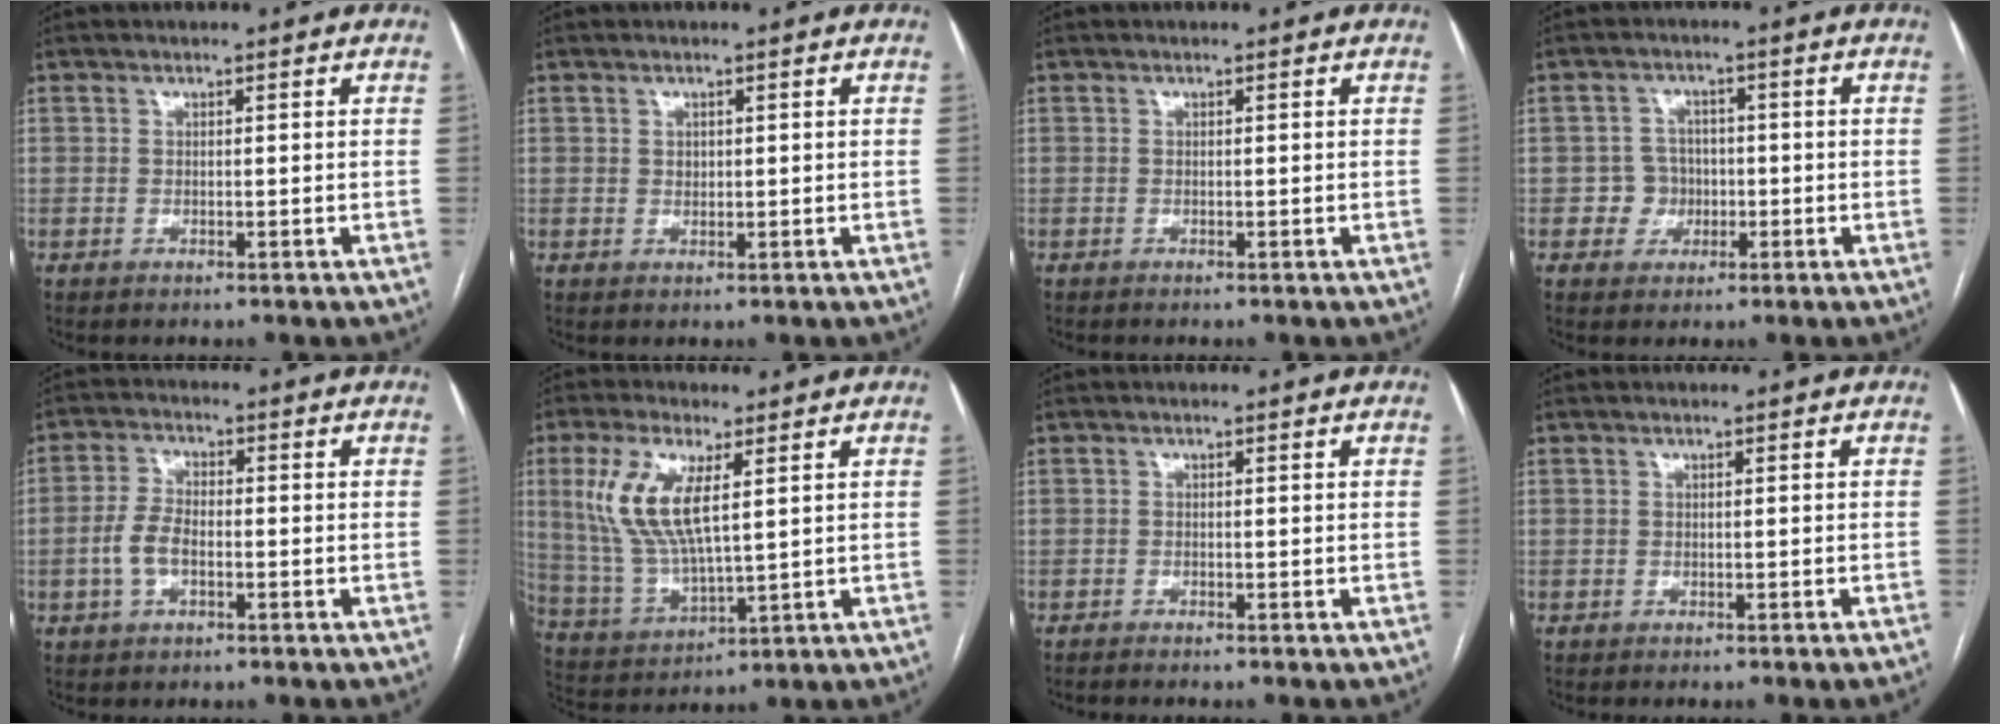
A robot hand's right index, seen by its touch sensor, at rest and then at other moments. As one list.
[{"total": 0.9, "force": [0.3, 0.7, 0.5], "torque": [-0.009, -0.001, 0.008]}, {"total": 0.0}, {"total": 3.7, "force": [-0.8, 3.6, 0.4], "torque": [0.006, 0.014, -0.011]}, {"total": 5.0, "force": [-1.3, 2.5, 4.1], "torque": [-0.093, 0.010, -0.027]}, {"total": 11.4, "force": [3.5, 3.4, 10.3], "torque": [-0.241, 0.001, 0.077]}, {"total": 2.2, "force": [-1.9, -0.1, 1.0], "torque": [-0.010, 0.000, -0.026]}, {"total": 1.8, "force": [-1.5, -0.5, 0.8], "torque": [-0.005, 0.007, -0.021]}]